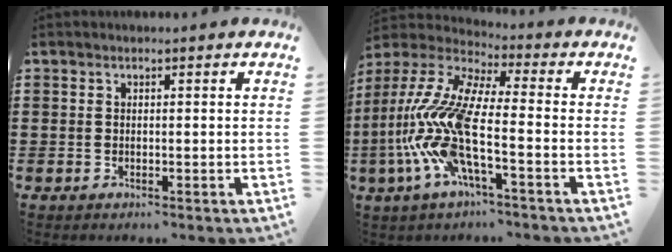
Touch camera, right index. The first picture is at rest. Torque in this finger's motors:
{"motor_torque": [2.14, 0.00, 1.05, 0.21]}